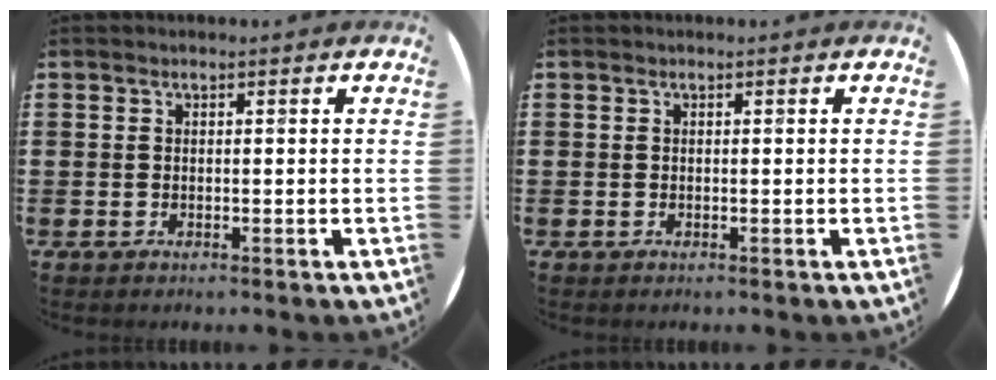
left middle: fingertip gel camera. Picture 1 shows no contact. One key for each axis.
{"total": 0.0}